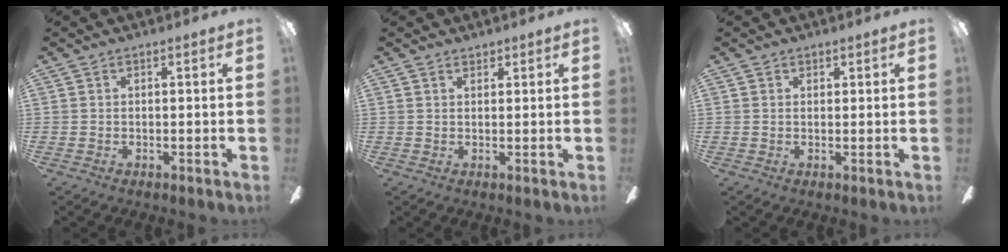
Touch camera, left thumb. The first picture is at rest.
{"total": 1.4, "force": [1.2, 0.7, 0.2], "torque": [0.004, -0.005, 0.021]}
{"total": 1.1, "force": [0.8, 0.8, 0.1], "torque": [0.007, -0.004, 0.014]}